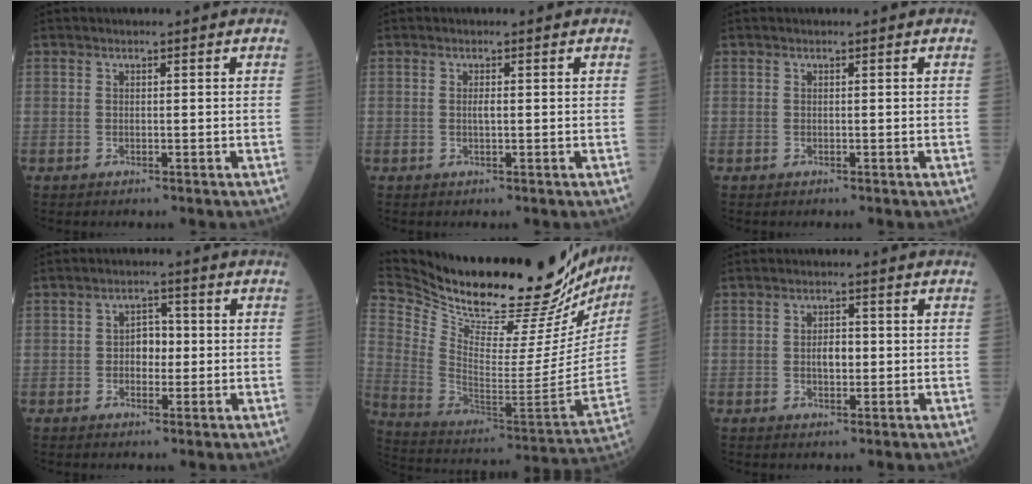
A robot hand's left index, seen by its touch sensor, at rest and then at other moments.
{"total": 0.9, "force": [-0.4, 0.4, 0.8], "torque": [-0.014, -0.003, -0.010]}
{"total": 0.0}
{"total": 3.6, "force": [-0.7, 2.4, 2.6], "torque": [-0.036, 0.010, -0.017]}
{"total": 35.9, "force": [31.6, 7.6, 15.2], "torque": [-0.278, -0.099, 0.440]}
{"total": 2.8, "force": [-0.6, 1.7, 2.2], "torque": [-0.036, 0.003, -0.012]}